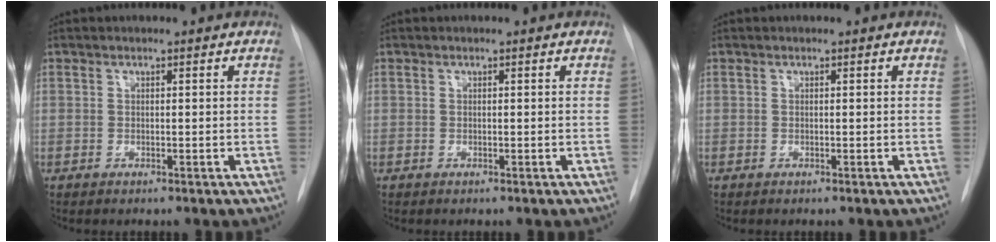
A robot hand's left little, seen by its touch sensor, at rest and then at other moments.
{"total": 0.0}
{"total": 0.0}